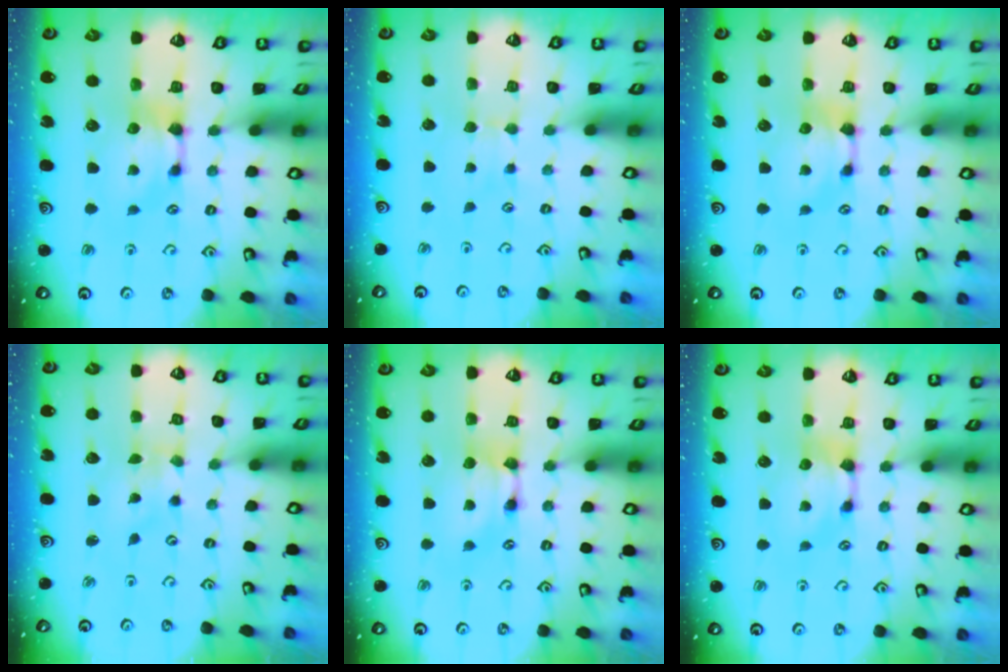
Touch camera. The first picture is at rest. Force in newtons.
{"total": 2.8, "press": 2.8, "slide": 0.5}
{"total": 0.0}
{"total": 4.0, "press": 4.0, "slide": 0.8}
{"total": 1.5, "press": 1.5, "slide": 0.2}
{"total": 0.0}